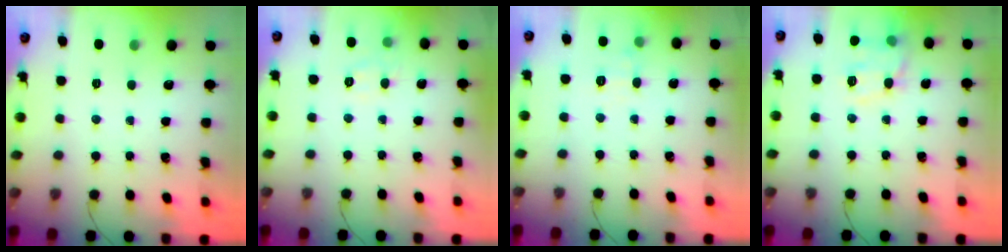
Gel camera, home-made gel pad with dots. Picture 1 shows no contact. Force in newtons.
{"total": 6.7, "press": 6.7, "slide": 1.0}
{"total": 7.5, "press": 7.3, "slide": 1.4}
{"total": 11.8, "press": 11.8, "slide": 0.2}